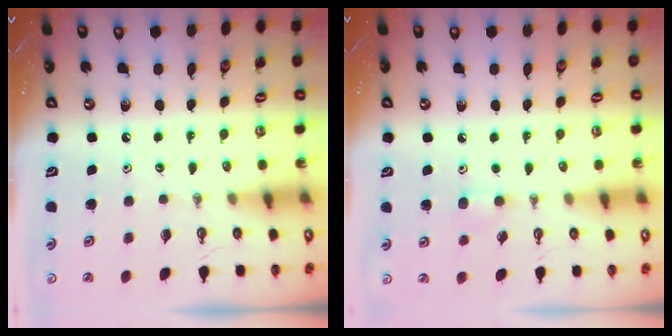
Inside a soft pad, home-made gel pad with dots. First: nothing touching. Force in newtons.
{"total": 4.1, "press": 4.0, "slide": 1.2}